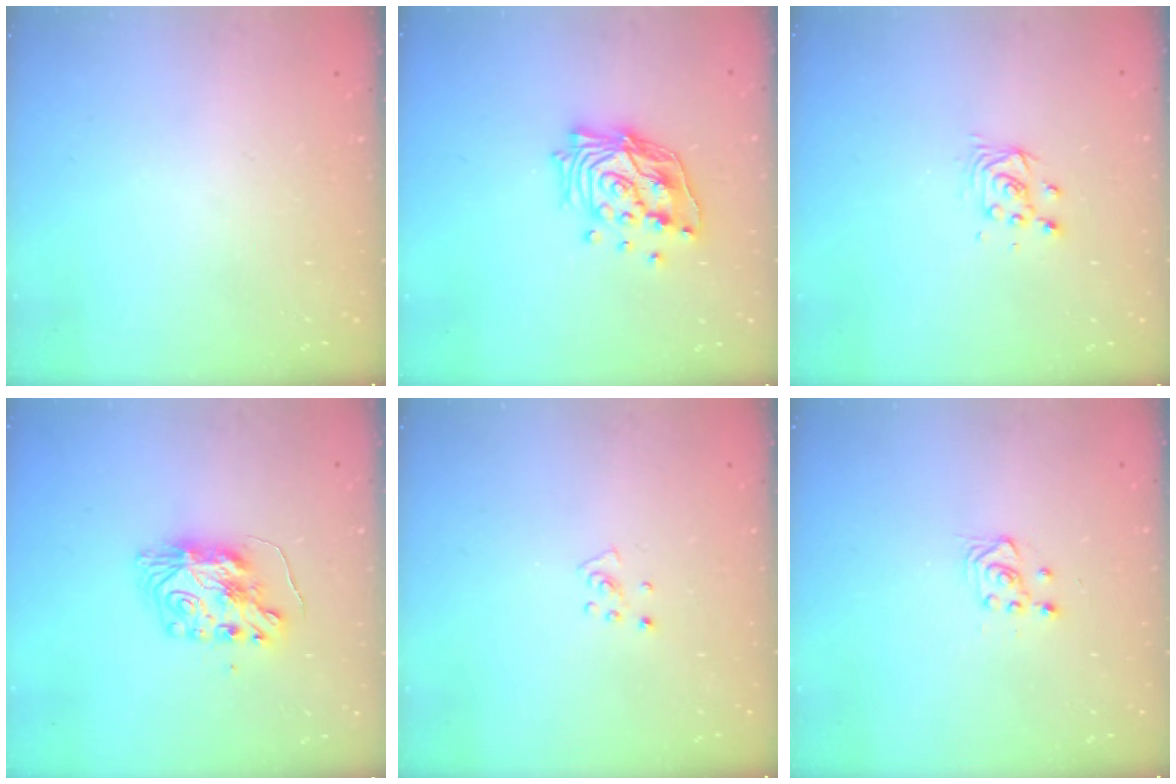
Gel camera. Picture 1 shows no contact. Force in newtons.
{"total": 16.0, "press": 15.8, "slide": 2.3}
{"total": 4.0, "press": 4.0, "slide": 0.3}
{"total": 9.1, "press": 9.0, "slide": 0.9}
{"total": 3.8, "press": 3.8, "slide": 0.4}
{"total": 3.0, "press": 2.8, "slide": 1.0}